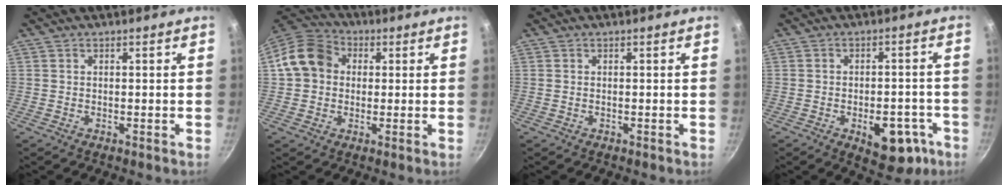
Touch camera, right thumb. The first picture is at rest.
{"total": 10.7, "force": [1.4, 9.0, 5.6], "torque": [-0.072, 0.024, 0.006]}
{"total": 0.0}
{"total": 7.9, "force": [-3.2, 4.3, 5.8], "torque": [-0.041, 0.016, -0.030]}